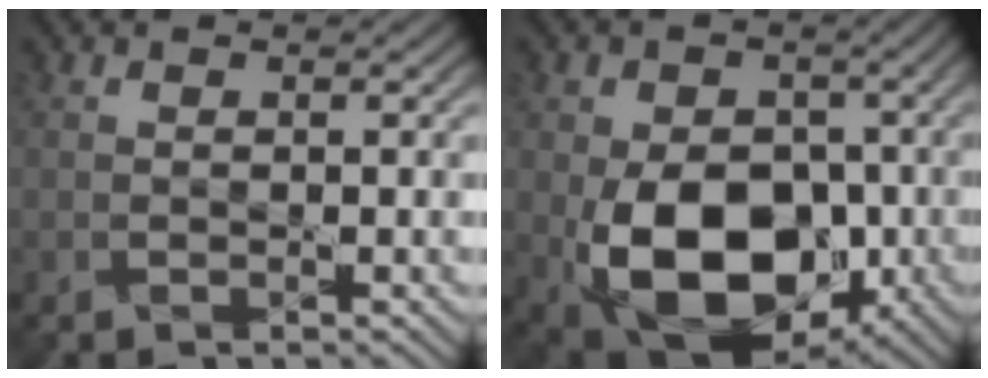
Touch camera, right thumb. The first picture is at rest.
{"total": 14.4, "force": [-3.8, 9.6, 10.0], "torque": [-0.174, -0.033, -0.063]}